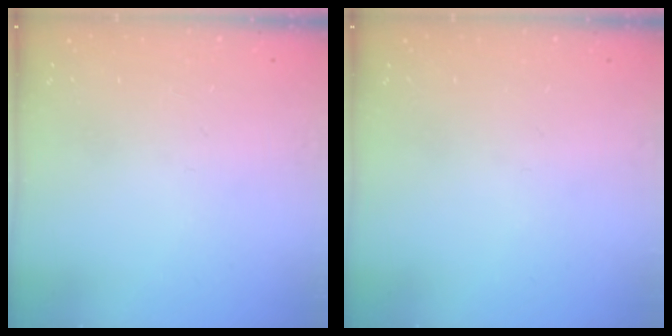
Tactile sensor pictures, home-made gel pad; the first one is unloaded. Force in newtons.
{"total": 0.0}